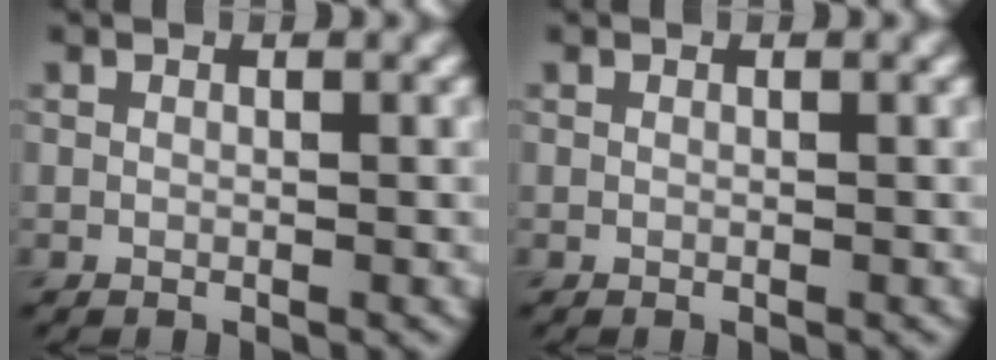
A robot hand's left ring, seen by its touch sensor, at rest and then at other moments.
{"total": 0.0}